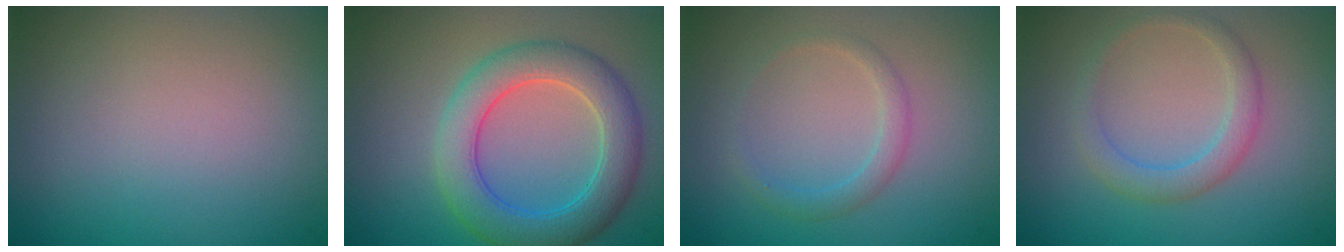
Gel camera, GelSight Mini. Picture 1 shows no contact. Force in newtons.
{"total": 6.0, "press": 6.0, "slide": 0.2}
{"total": 1.5, "press": 1.5, "slide": 0.1}
{"total": 2.3, "press": 2.3, "slide": 0.0}